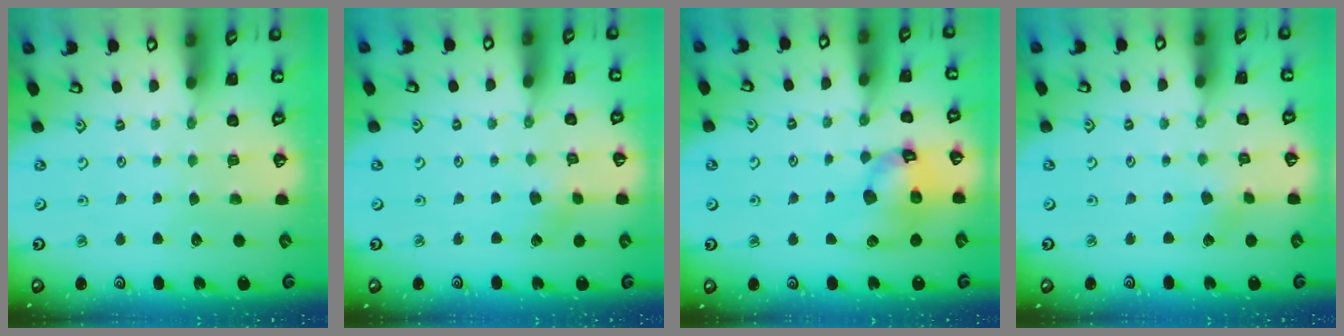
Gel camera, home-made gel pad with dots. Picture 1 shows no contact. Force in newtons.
{"total": 2.8, "press": 2.8, "slide": 0.5}
{"total": 13.9, "press": 13.8, "slide": 1.0}
{"total": 1.8, "press": 1.7, "slide": 0.6}